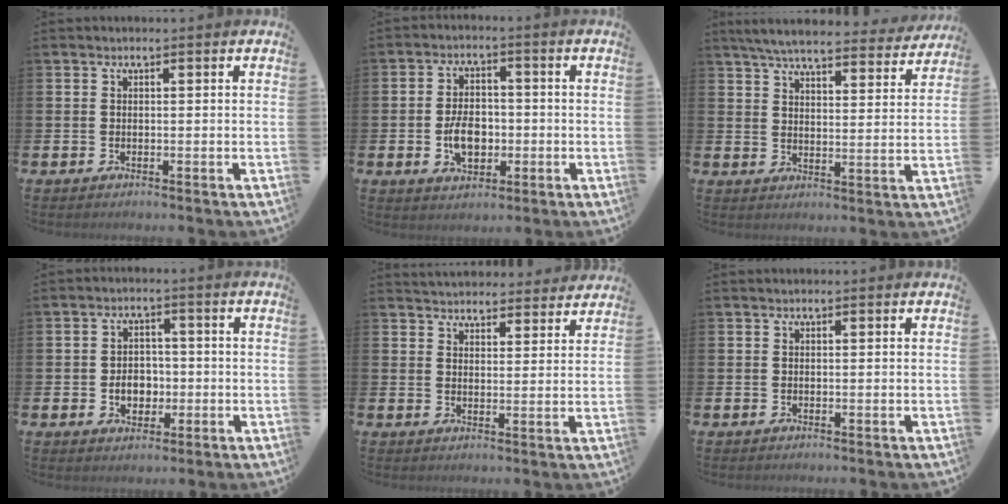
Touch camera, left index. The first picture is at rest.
{"total": 5.6, "force": [-1.1, 3.7, 4.1], "torque": [-0.061, 0.004, -0.022]}
{"total": 6.3, "force": [6.0, 0.7, 2.0], "torque": [-0.051, -0.038, 0.101]}
{"total": 4.0, "force": [-0.8, 3.2, 2.3], "torque": [-0.030, -0.001, -0.023]}
{"total": 4.4, "force": [4.3, 0.8, -0.2], "torque": [-0.001, -0.029, 0.076]}
{"total": 0.0}